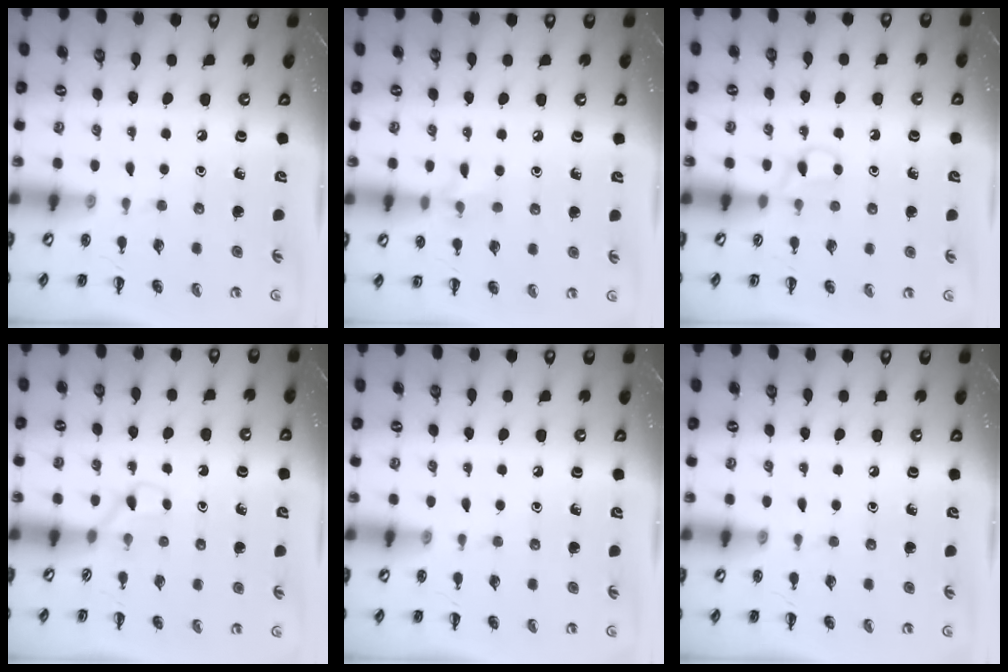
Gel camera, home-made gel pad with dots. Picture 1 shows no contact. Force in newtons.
{"total": 6.3, "press": 6.0, "slide": 2.1}
{"total": 4.1, "press": 3.9, "slide": 1.4}
{"total": 2.1, "press": 2.0, "slide": 0.8}
{"total": 0.0}
{"total": 0.0}